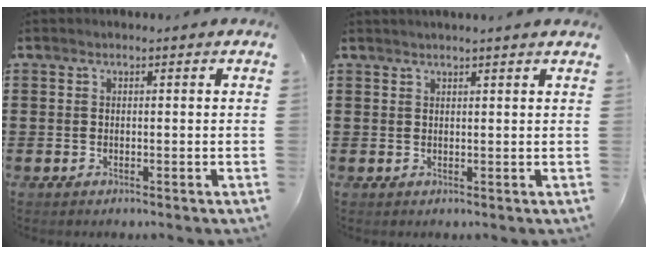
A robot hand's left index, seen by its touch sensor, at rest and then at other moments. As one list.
[{"total": 1.2, "force": [1.1, -0.3, 0.4], "torque": [-0.007, -0.003, 0.021]}]